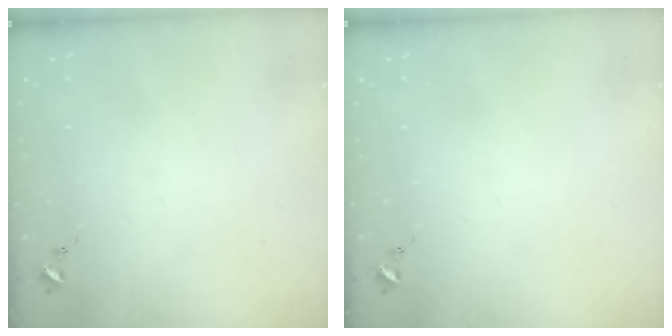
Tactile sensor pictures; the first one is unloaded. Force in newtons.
{"total": 0.0}